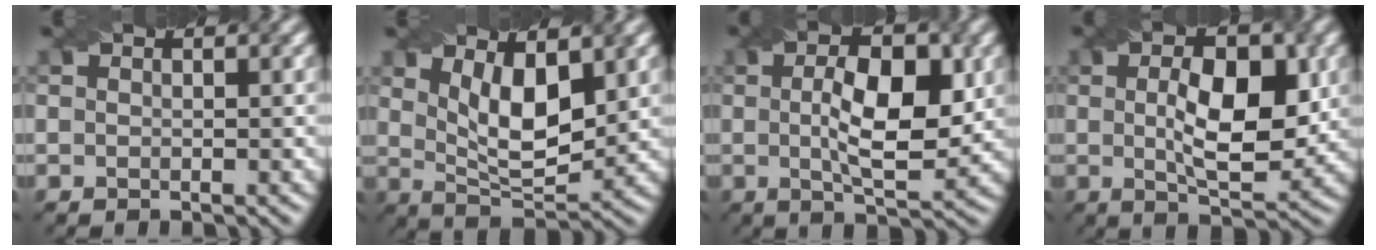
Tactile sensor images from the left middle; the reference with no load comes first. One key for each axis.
{"total": 6.0, "fx": 2.0, "fy": 2.4, "fz": 5.1, "tx": -0.094, "ty": -0.013, "tz": 0.041}
{"total": 7.3, "fx": 0.6, "fy": 2.7, "fz": 6.7, "tx": -0.110, "ty": 0.001, "tz": 0.011}
{"total": 7.3, "fx": 0.6, "fy": 3.0, "fz": 6.6, "tx": -0.107, "ty": -0.001, "tz": 0.012}